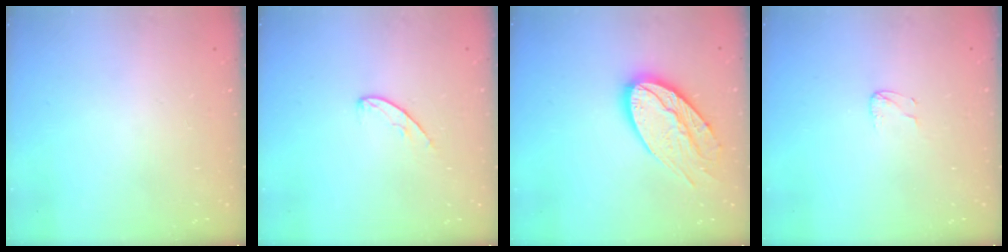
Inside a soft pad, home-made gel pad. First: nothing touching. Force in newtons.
{"total": 5.0, "press": 5.0, "slide": 0.5}
{"total": 16.7, "press": 16.6, "slide": 1.5}
{"total": 3.3, "press": 3.3, "slide": 0.3}